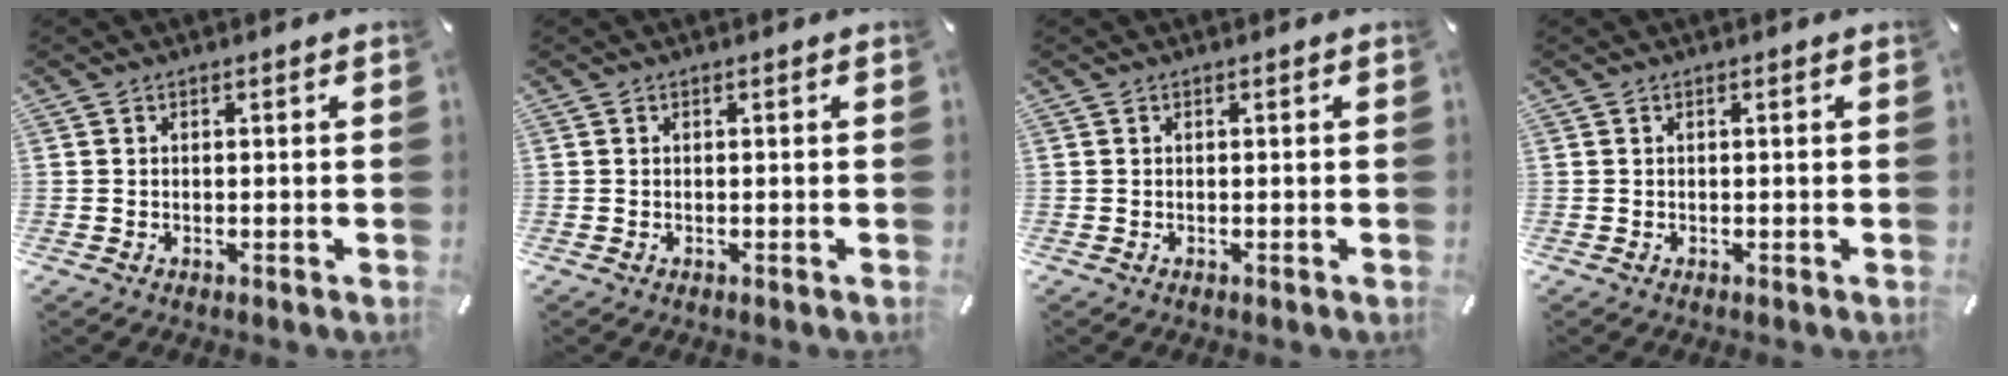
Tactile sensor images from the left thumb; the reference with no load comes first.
{"total": 0.0}
{"total": 0.0}
{"total": 0.0}